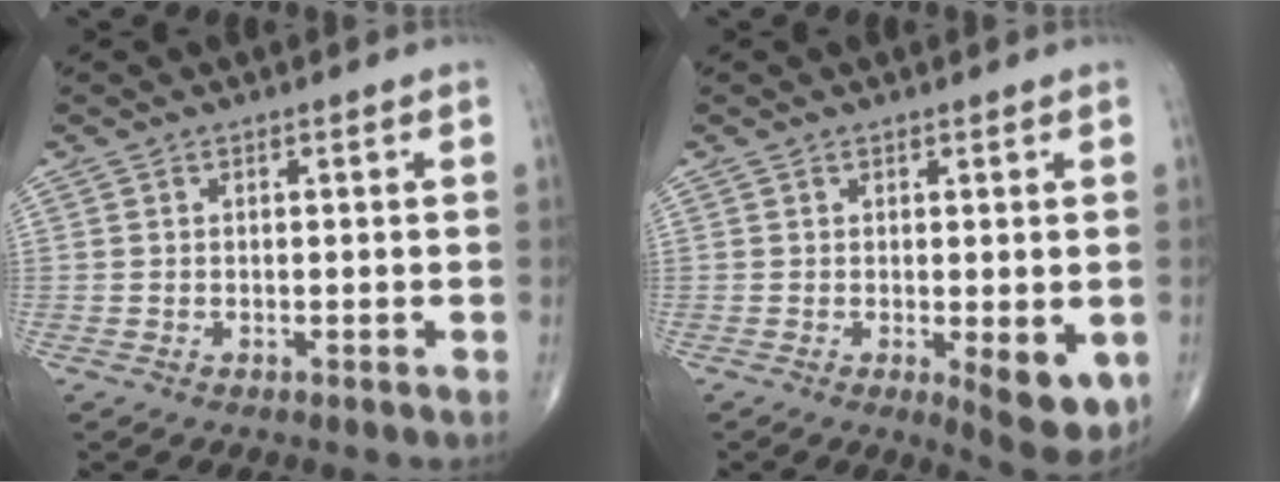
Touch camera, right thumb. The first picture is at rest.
{"total": 7.3, "force": [-1.5, 2.4, 6.7], "torque": [-0.080, -0.020, -0.014]}